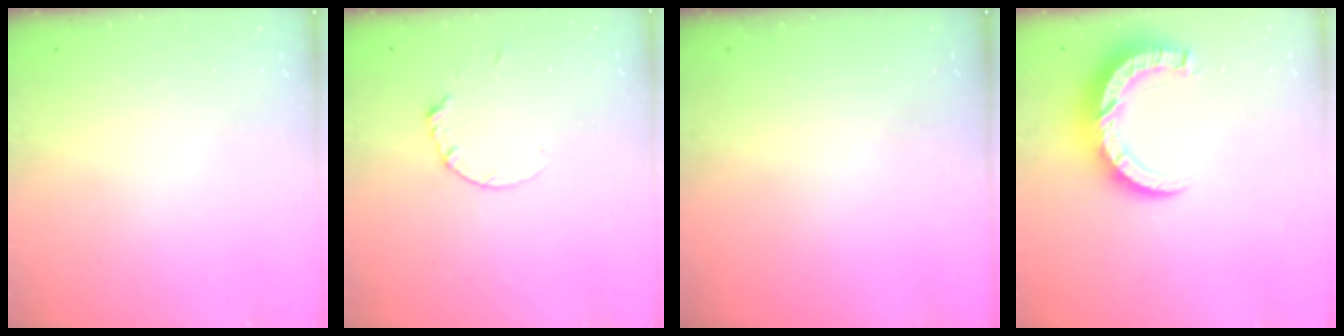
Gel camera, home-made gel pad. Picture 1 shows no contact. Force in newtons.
{"total": 1.8, "press": 1.7, "slide": 0.2}
{"total": 0.0}
{"total": 10.0, "press": 9.9, "slide": 1.0}